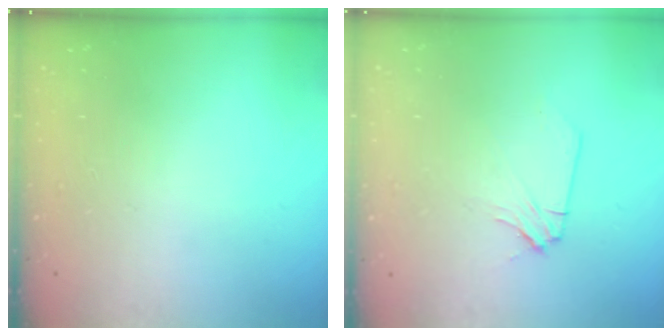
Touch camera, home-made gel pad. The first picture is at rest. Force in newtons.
{"total": 2.9, "press": 2.9, "slide": 0.5}